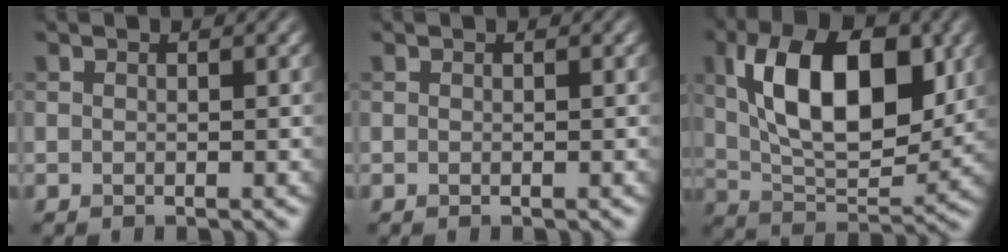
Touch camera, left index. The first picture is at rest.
{"total": 0.0}
{"total": 11.4, "force": [2.8, 5.8, 9.4], "torque": [-0.147, 0.007, 0.046]}